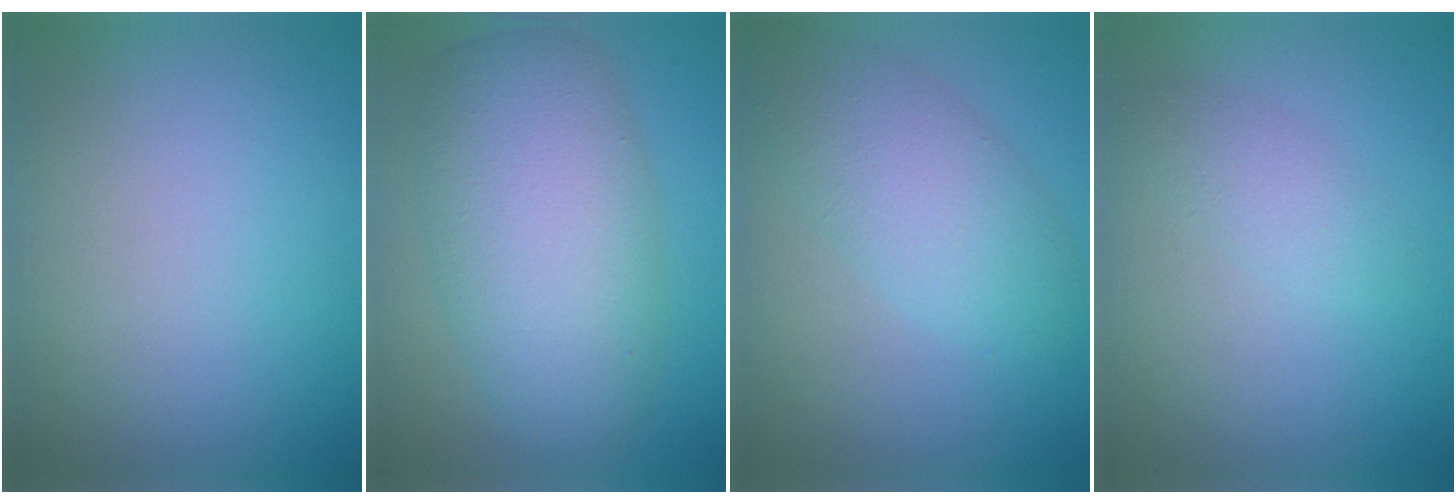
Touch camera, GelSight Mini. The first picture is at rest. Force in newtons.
{"total": 8.6, "press": 8.6, "slide": 0.7}
{"total": 4.6, "press": 4.6, "slide": 0.2}
{"total": 1.7, "press": 1.7, "slide": 0.0}